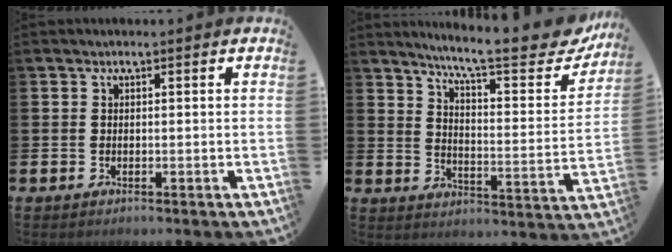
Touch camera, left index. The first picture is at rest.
{"total": 9.7, "force": [8.2, 1.5, 4.9], "torque": [-0.098, -0.056, 0.129]}